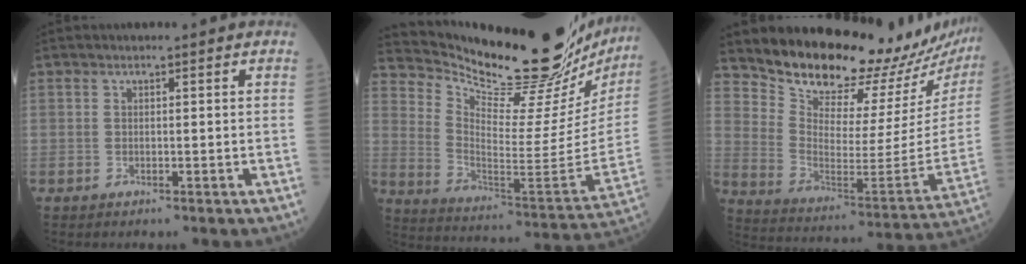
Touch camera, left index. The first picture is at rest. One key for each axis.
{"total": 29.4, "fx": 26.6, "fy": 3.0, "fz": 12.3, "tx": -0.209, "ty": -0.119, "tz": 0.365}
{"total": 21.9, "fx": 20.9, "fy": 3.9, "fz": 5.3, "tx": -0.097, "ty": -0.113, "tz": 0.292}